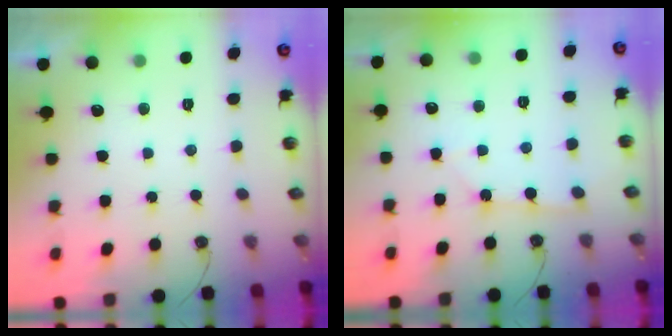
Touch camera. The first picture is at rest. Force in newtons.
{"total": 2.7, "press": 2.7, "slide": 0.3}